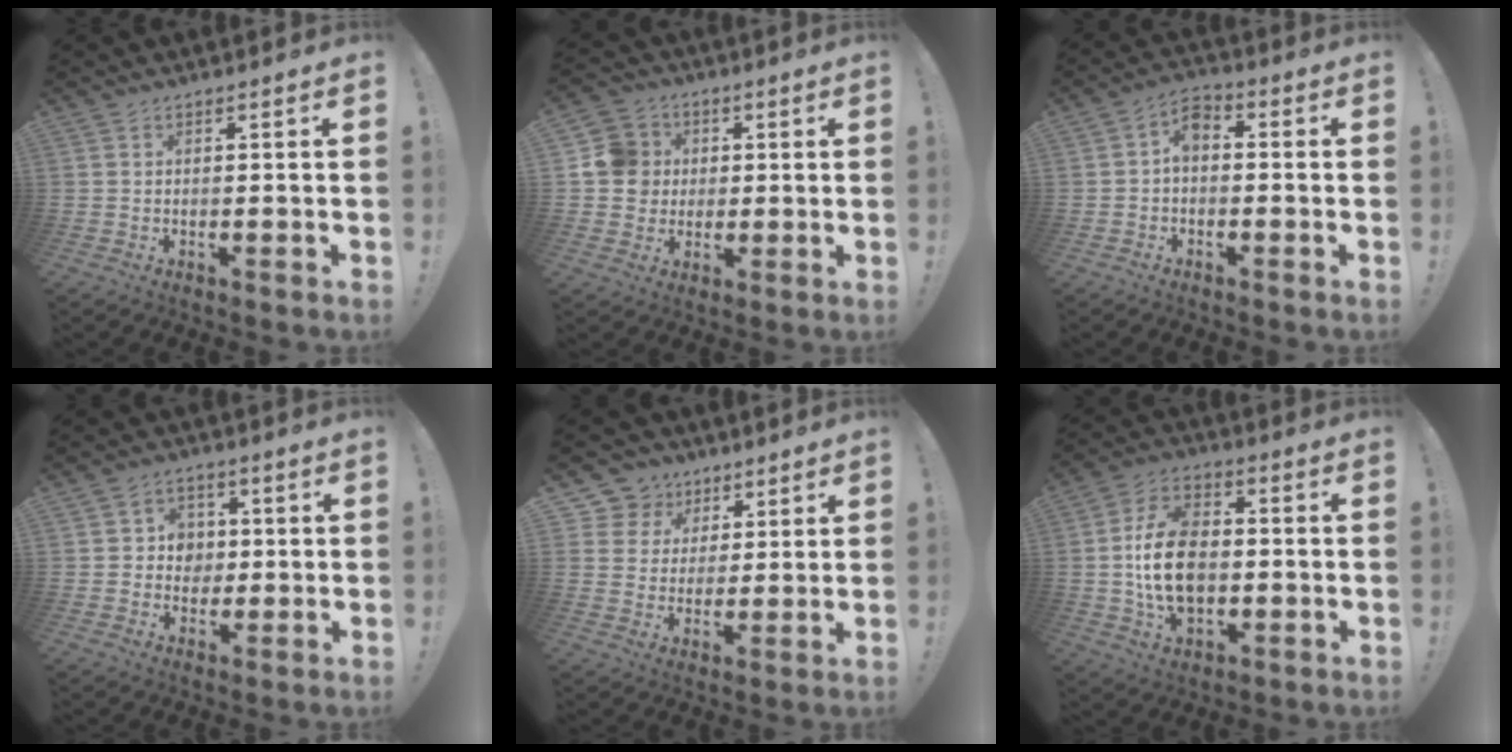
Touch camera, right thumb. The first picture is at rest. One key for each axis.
{"total": 10.5, "fx": 1.3, "fy": 10.0, "fz": 3.0, "tx": -0.033, "ty": 0.007, "tz": 0.029}
{"total": 4.7, "fx": -0.6, "fy": 3.2, "fz": 3.3, "tx": -0.065, "ty": 0.007, "tz": -0.010}
{"total": 5.9, "fx": 0.2, "fy": 5.9, "fz": 0.9, "tx": -0.014, "ty": -0.002, "tz": 0.006}
{"total": 8.8, "fx": 4.5, "fy": 7.4, "fz": 1.8, "tx": -0.025, "ty": -0.032, "tz": 0.091}
{"total": 17.2, "fx": -1.2, "fy": 12.1, "fz": 12.2, "tx": -0.207, "ty": 0.009, "tz": -0.022}